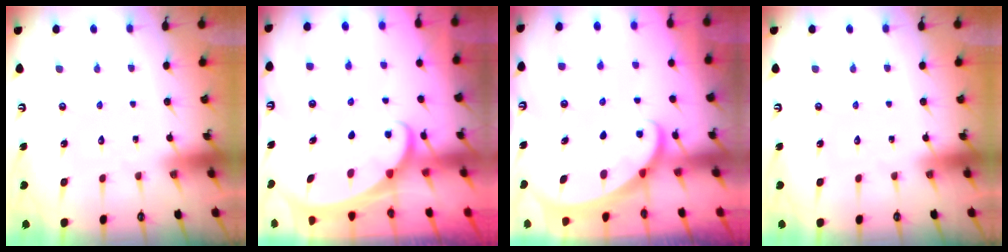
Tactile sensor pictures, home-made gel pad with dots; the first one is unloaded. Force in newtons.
{"total": 2.1, "press": 2.0, "slide": 0.3}
{"total": 1.8, "press": 1.8, "slide": 0.2}
{"total": 0.0}